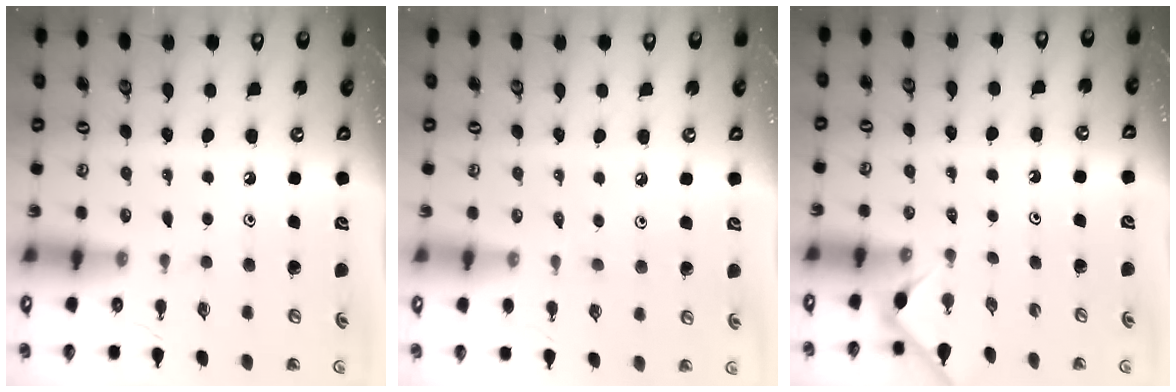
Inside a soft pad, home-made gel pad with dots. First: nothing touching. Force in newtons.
{"total": 5.1, "press": 5.0, "slide": 0.6}
{"total": 2.7, "press": 2.7, "slide": 0.5}